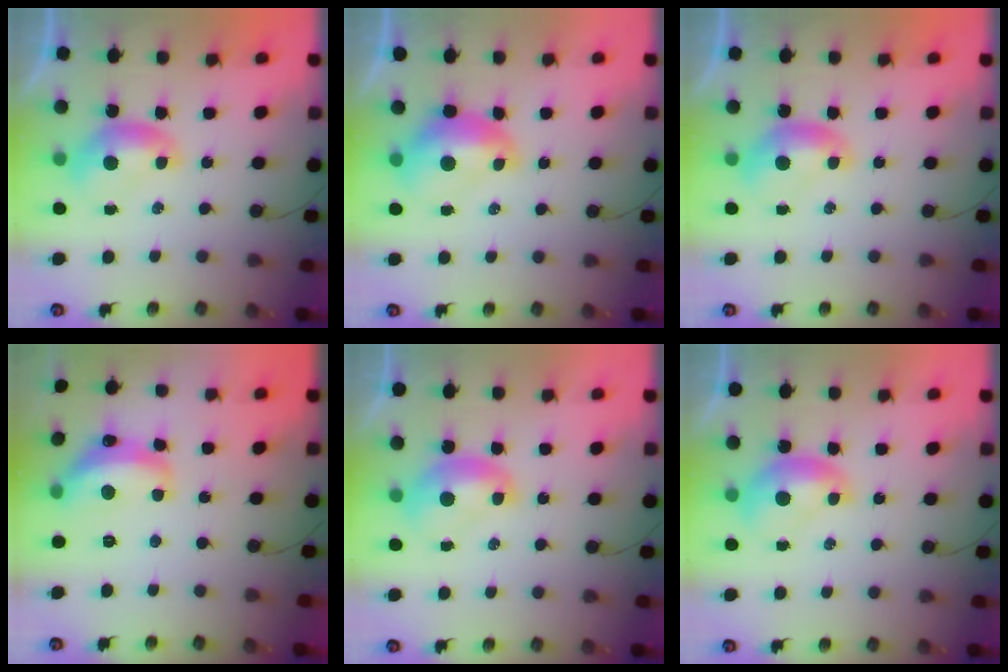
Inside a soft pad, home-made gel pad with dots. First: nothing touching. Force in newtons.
{"total": 2.6, "press": 2.5, "slide": 0.7}
{"total": 0.0}
{"total": 8.3, "press": 8.3, "slide": 1.1}
{"total": 2.2, "press": 2.1, "slide": 0.3}
{"total": 2.0, "press": 1.8, "slide": 0.8}